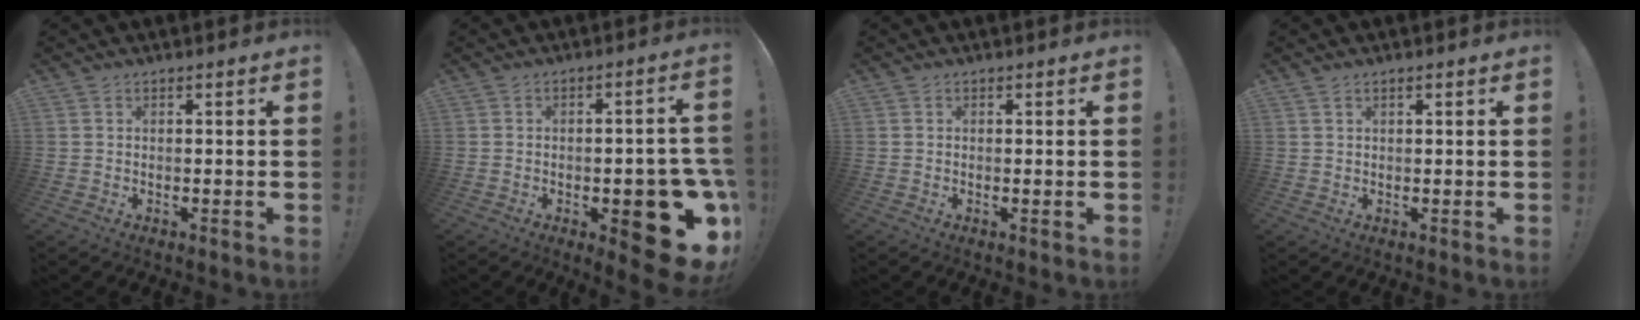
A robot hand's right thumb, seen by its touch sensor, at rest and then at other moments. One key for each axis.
{"total": 17.0, "fx": -5.5, "fy": 7.0, "fz": 14.5, "tx": -0.155, "ty": 0.027, "tz": -0.064}
{"total": 0.5, "fx": 0.2, "fy": 0.2, "fz": 0.4, "tx": -0.006, "ty": 0.000, "tz": 0.002}
{"total": 1.1, "fx": 0.6, "fy": 0.5, "fz": 0.7, "tx": -0.021, "ty": 0.005, "tz": 0.012}